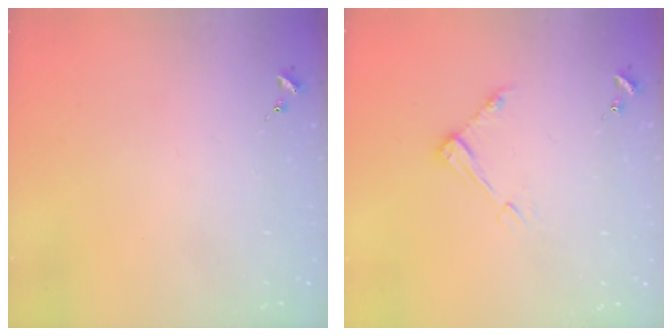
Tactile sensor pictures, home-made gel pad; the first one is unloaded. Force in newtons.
{"total": 6.5, "press": 6.4, "slide": 0.5}